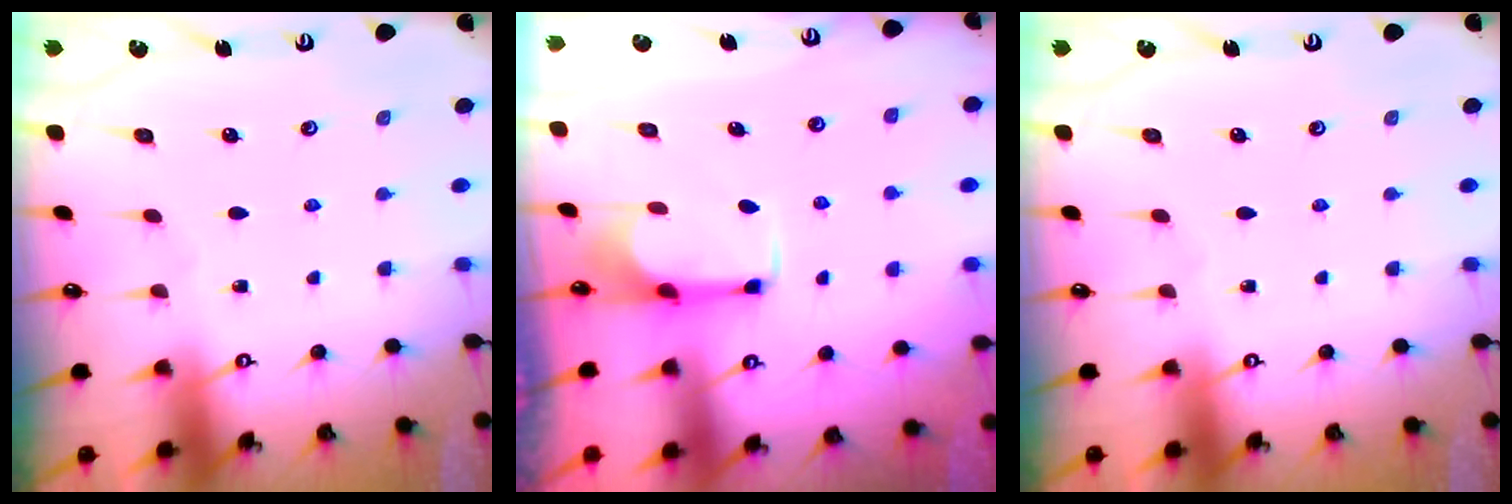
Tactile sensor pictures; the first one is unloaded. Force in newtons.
{"total": 2.5, "press": 2.3, "slide": 0.8}
{"total": 0.0}